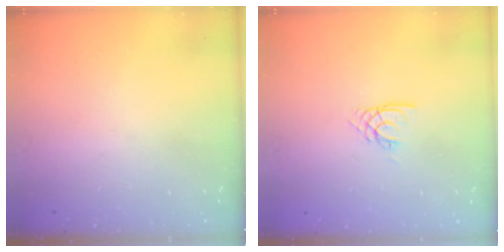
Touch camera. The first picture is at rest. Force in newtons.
{"total": 2.1, "press": 2.1, "slide": 0.2}